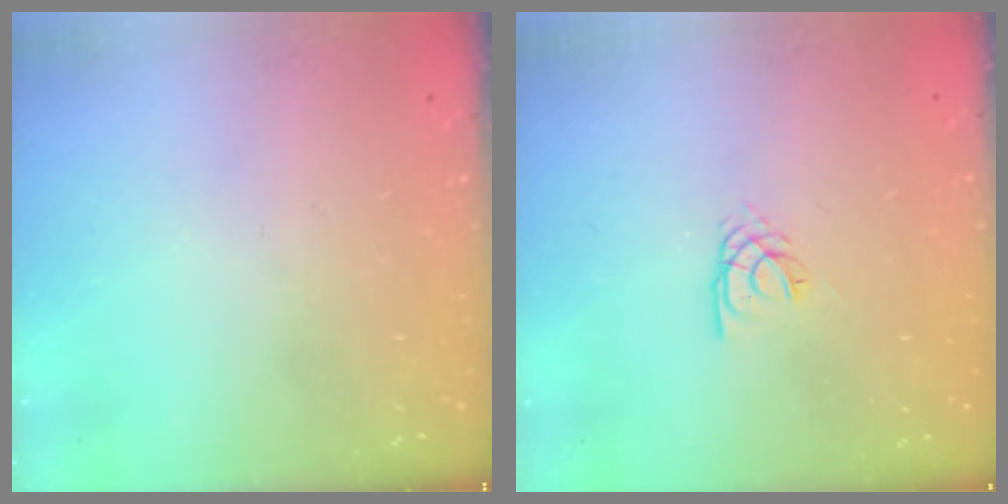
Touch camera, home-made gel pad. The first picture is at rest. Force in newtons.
{"total": 2.2, "press": 2.2, "slide": 0.3}